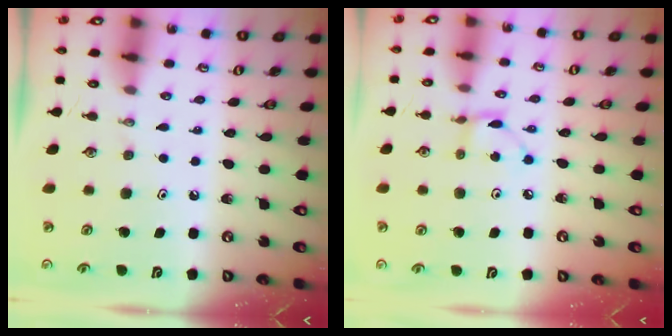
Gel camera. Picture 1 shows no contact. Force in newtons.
{"total": 2.9, "press": 2.9, "slide": 0.1}